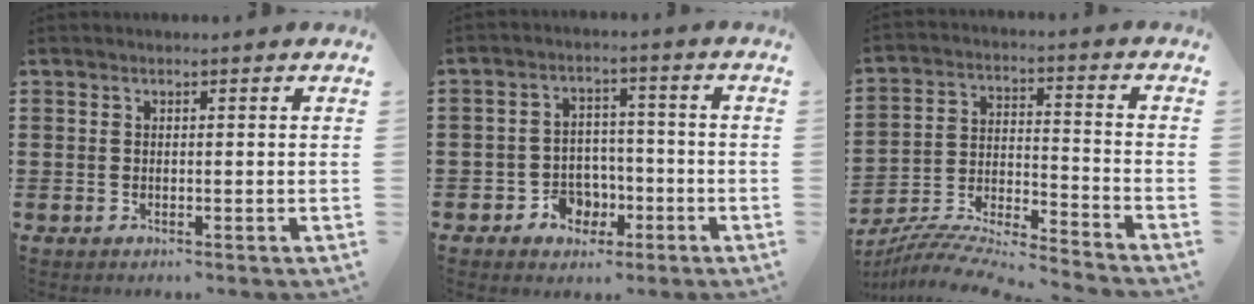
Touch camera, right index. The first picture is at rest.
{"total": 4.5, "force": [-2.0, 3.8, 1.3], "torque": [-0.035, 0.010, -0.037]}
{"total": 8.1, "force": [-7.8, 0.5, 2.1], "torque": [-0.048, -0.003, -0.158]}